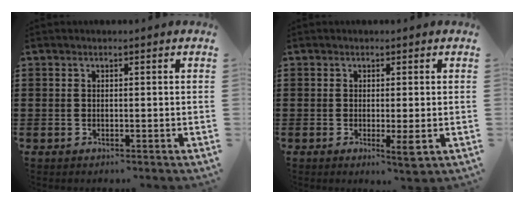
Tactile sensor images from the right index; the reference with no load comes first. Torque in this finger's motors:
{"motor_torque": [1.03, -0.28, 0.24, 0.07]}